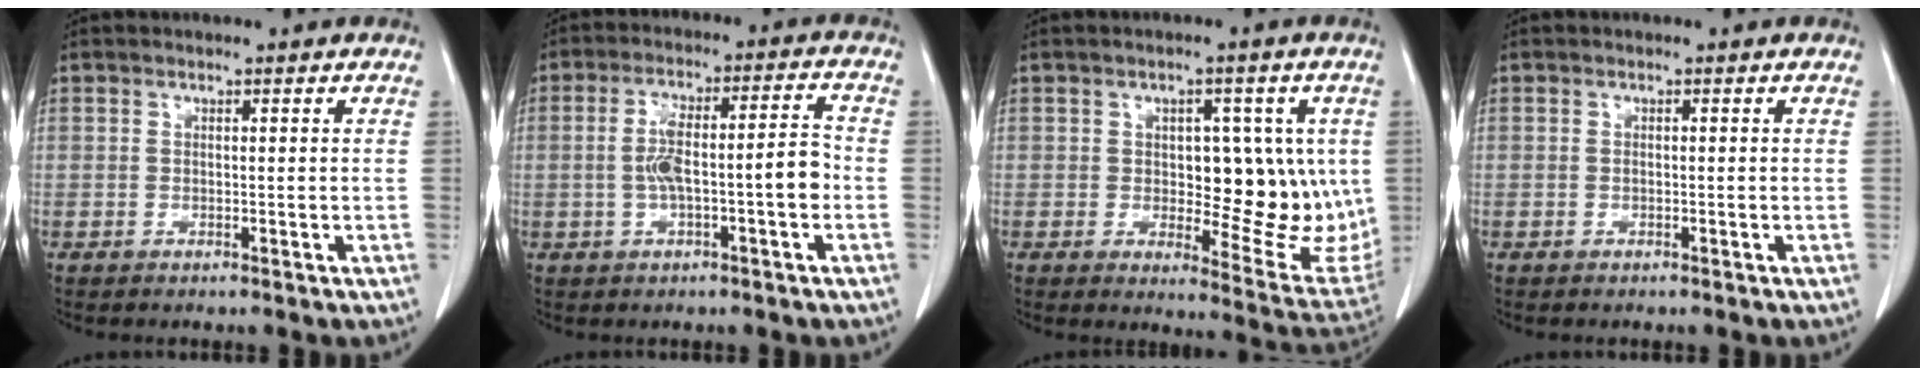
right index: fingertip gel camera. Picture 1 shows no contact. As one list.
[{"total": 8.7, "force": [-1.4, 1.5, 8.5], "torque": [-0.151, 0.028, -0.021]}, {"total": 13.2, "force": [0.6, 6.3, 11.6], "torque": [-0.132, 0.003, 0.019]}, {"total": 0.0}]